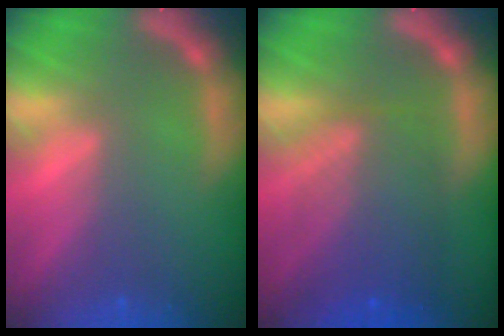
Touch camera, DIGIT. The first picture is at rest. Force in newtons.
{"total": 7.1}